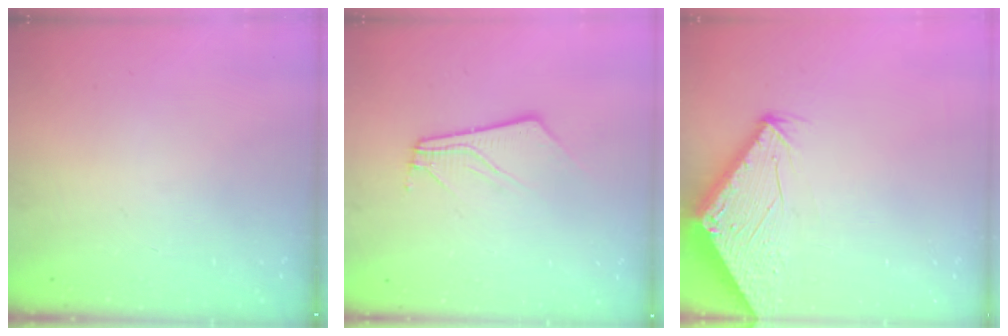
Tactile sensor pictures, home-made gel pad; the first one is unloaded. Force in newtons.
{"total": 5.5, "press": 5.5, "slide": 0.4}
{"total": 2.8, "press": 2.8, "slide": 0.1}